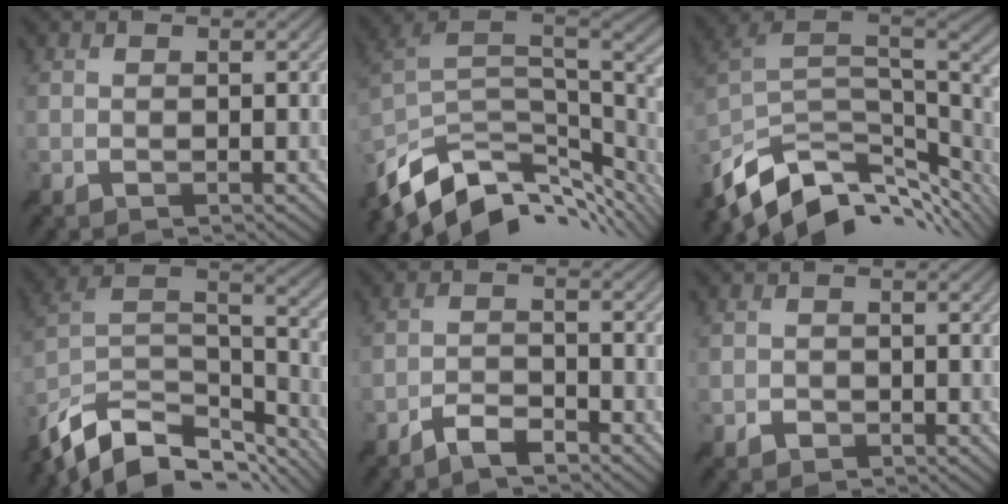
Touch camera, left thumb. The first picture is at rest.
{"total": 12.7, "force": [-6.8, 6.3, 8.7], "torque": [-0.209, -0.024, -0.107]}
{"total": 12.8, "force": [-6.9, 6.3, 8.7], "torque": [-0.210, -0.022, -0.111]}
{"total": 14.4, "force": [-10.0, 6.8, 7.9], "torque": [-0.203, -0.010, -0.172]}
{"total": 3.7, "force": [-3.0, 0.8, 1.9], "torque": [-0.041, 0.002, -0.065]}
{"total": 1.2, "force": [-0.8, 0.9, 0.2], "torque": [-0.002, 0.000, -0.016]}